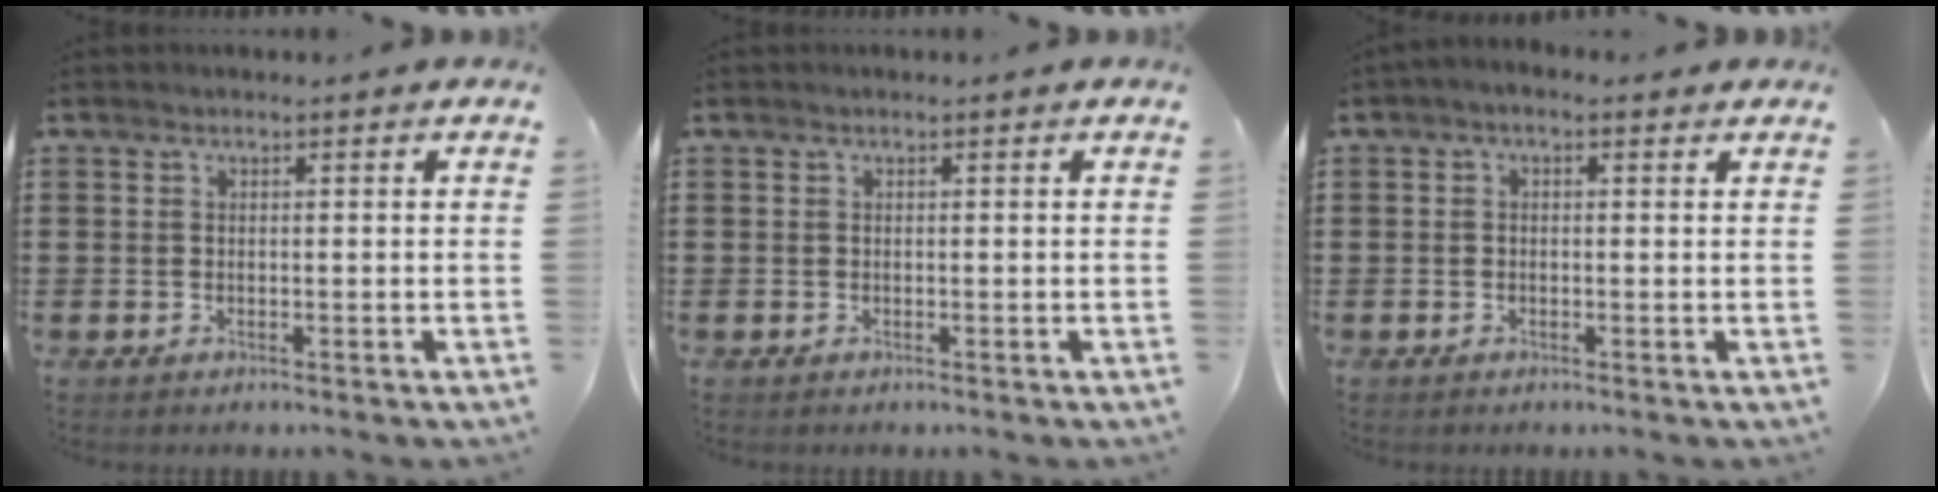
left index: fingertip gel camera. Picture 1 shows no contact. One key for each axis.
{"total": 0.0}
{"total": 1.0, "fx": -0.5, "fy": 0.5, "fz": 0.7, "tx": -0.013, "ty": 0.001, "tz": -0.010}